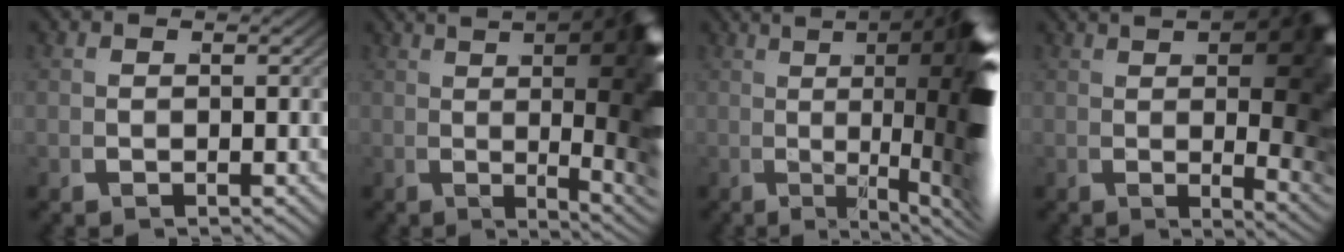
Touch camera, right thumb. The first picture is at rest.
{"total": 21.0, "force": [2.8, 7.2, 19.5], "torque": [-0.243, -0.003, 0.041]}
{"total": 23.6, "force": [1.8, 7.7, 22.2], "torque": [-0.280, -0.002, 0.025]}
{"total": 18.8, "force": [2.1, 7.1, 17.3], "torque": [-0.194, -0.009, 0.039]}